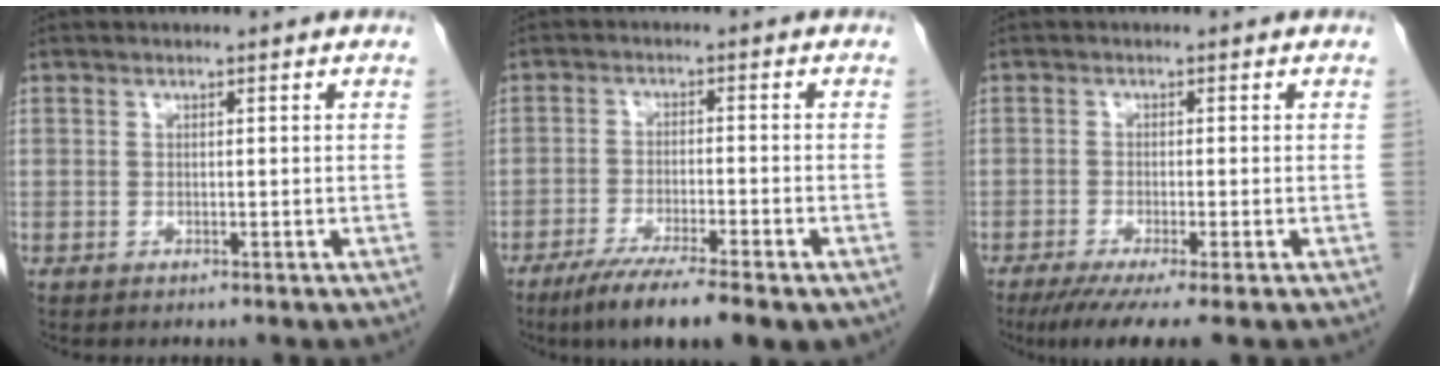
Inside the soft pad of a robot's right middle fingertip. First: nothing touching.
{"total": 10.6, "force": [-7.5, 1.2, 7.4], "torque": [-0.116, -0.022, -0.117]}
{"total": 7.7, "force": [-5.1, 0.4, 5.8], "torque": [-0.086, -0.018, -0.083]}